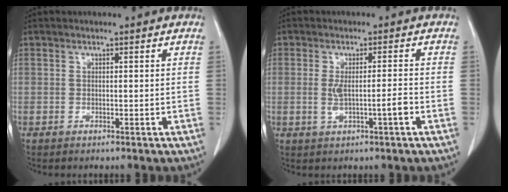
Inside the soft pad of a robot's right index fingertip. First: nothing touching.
{"total": 4.0, "force": [-0.9, 0.1, 3.9], "torque": [-0.077, 0.002, -0.009]}